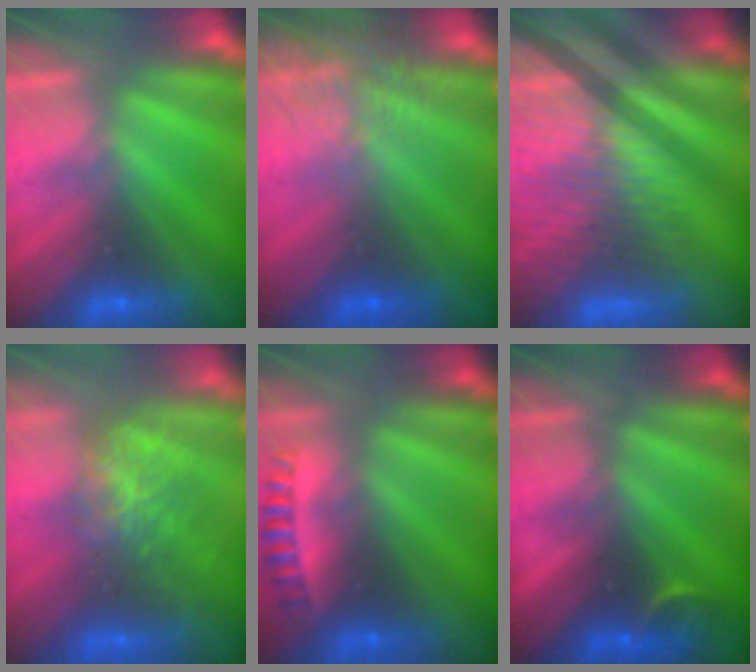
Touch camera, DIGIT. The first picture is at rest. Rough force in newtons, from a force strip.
{"total": 5.8}
{"total": 8.2}
{"total": 9.0}
{"total": 2.7}
{"total": 2.9}